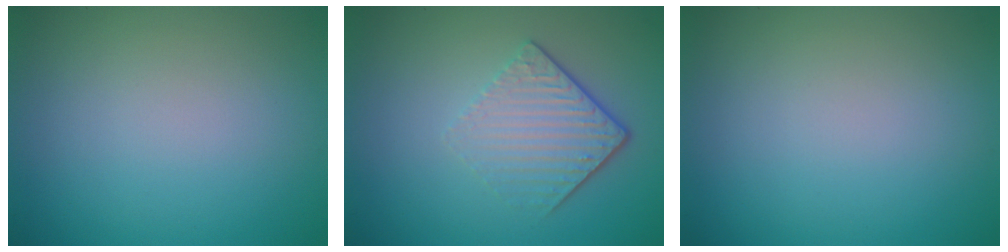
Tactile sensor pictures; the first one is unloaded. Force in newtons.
{"total": 4.3, "press": 2.8, "slide": 3.3}
{"total": 0.0}